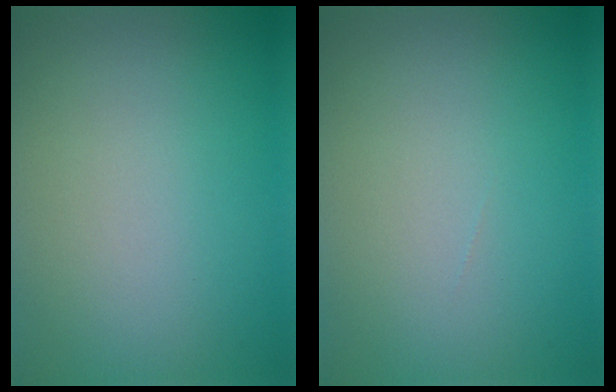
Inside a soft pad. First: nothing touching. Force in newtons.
{"total": 0.0}